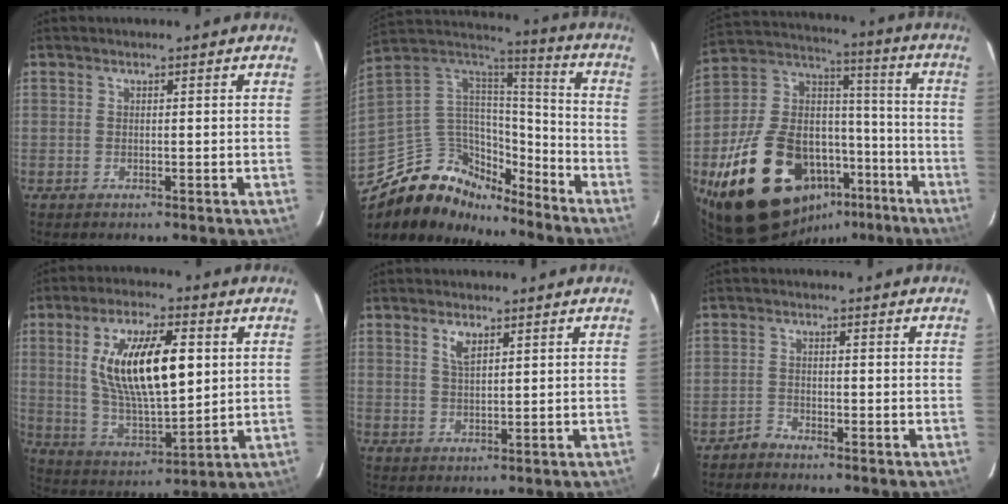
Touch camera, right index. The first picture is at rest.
{"total": 16.8, "force": [-12.8, 9.2, 5.8], "torque": [-0.142, 0.033, -0.221]}
{"total": 27.6, "force": [-13.8, 16.7, 17.0], "torque": [-0.343, 0.029, -0.201]}
{"total": 18.0, "force": [4.0, 6.6, 16.2], "torque": [-0.293, 0.004, 0.084]}
{"total": 3.1, "force": [1.7, 1.2, 2.2], "torque": [-0.040, 0.001, 0.034]}
{"total": 1.8, "force": [-1.7, 0.6, -0.3], "torque": [0.004, 0.005, -0.035]}